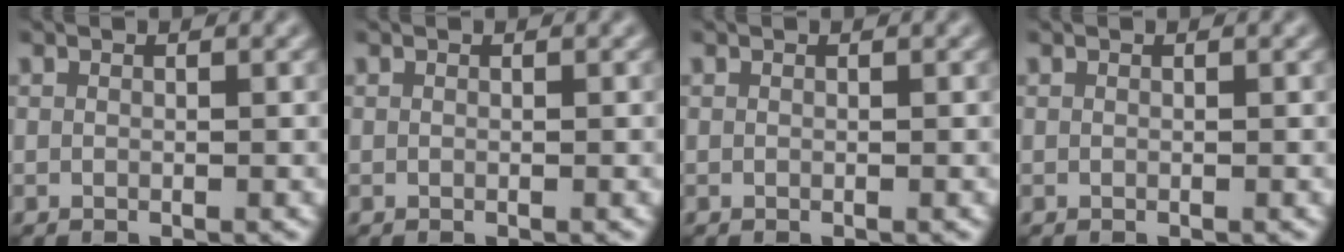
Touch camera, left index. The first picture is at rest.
{"total": 0.0}
{"total": 0.0}
{"total": 0.0}